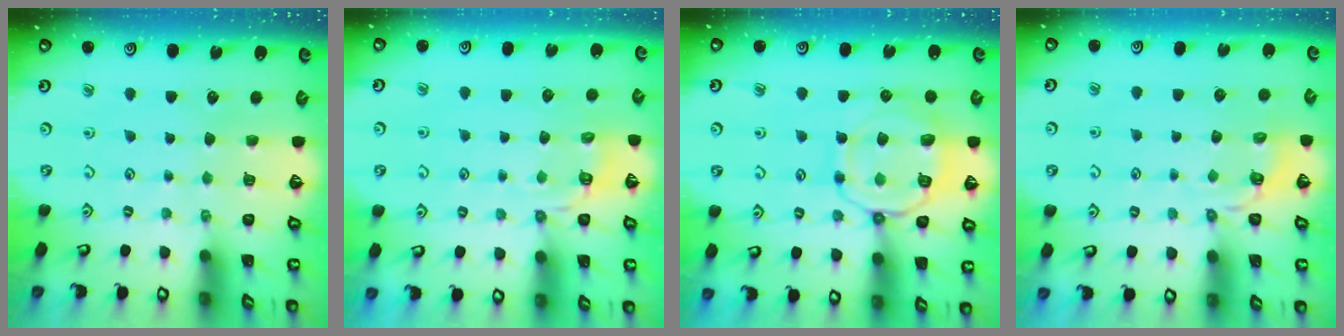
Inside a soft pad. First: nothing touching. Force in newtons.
{"total": 5.1, "press": 4.8, "slide": 1.9}
{"total": 12.3, "press": 12.2, "slide": 1.3}
{"total": 3.5, "press": 2.6, "slide": 2.4}